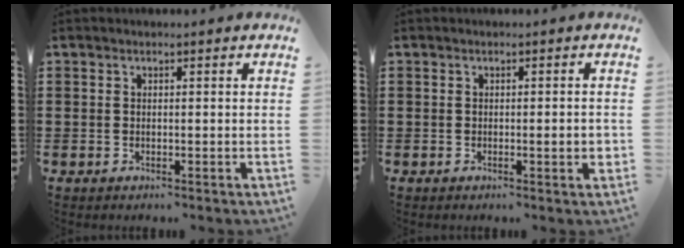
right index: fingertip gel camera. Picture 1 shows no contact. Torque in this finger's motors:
{"motor_torque": [1.37, 0.31, 0.08, 0.04]}